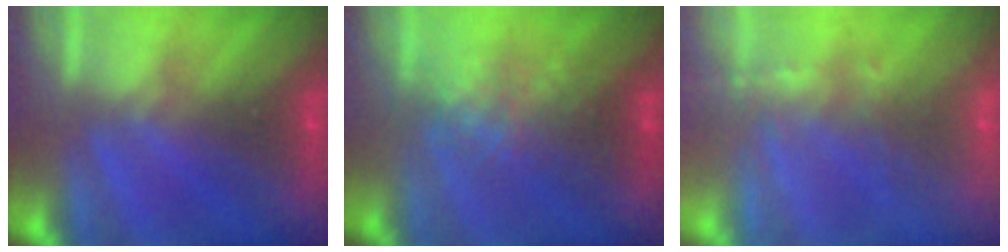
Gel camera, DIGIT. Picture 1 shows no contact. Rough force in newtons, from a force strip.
{"total": 2.5}
{"total": 13.7}